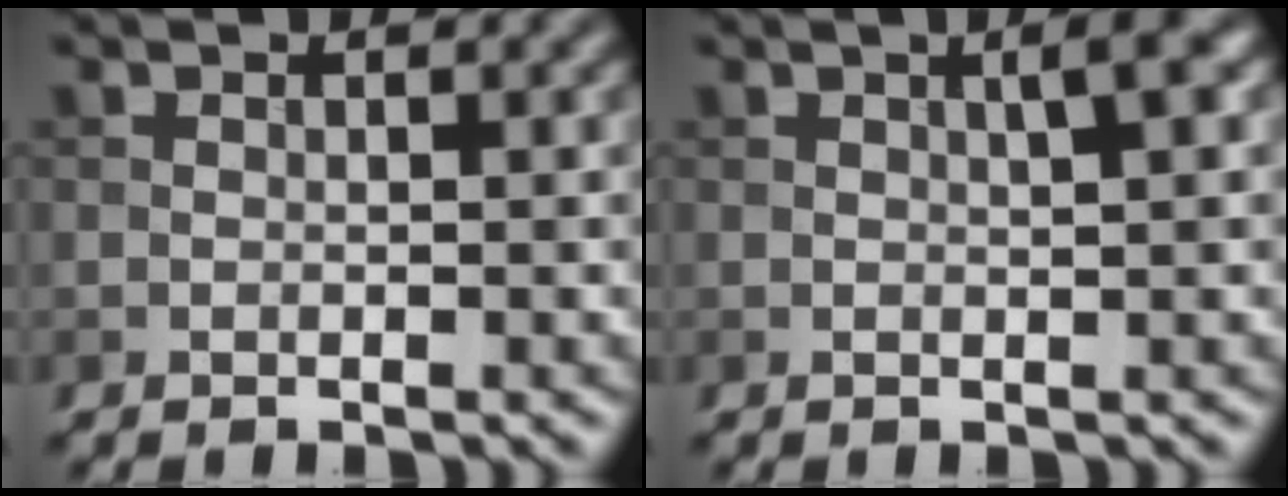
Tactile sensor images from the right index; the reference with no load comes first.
{"total": 2.2, "force": [0.6, 0.3, 2.1], "torque": [-0.026, 0.007, 0.008]}